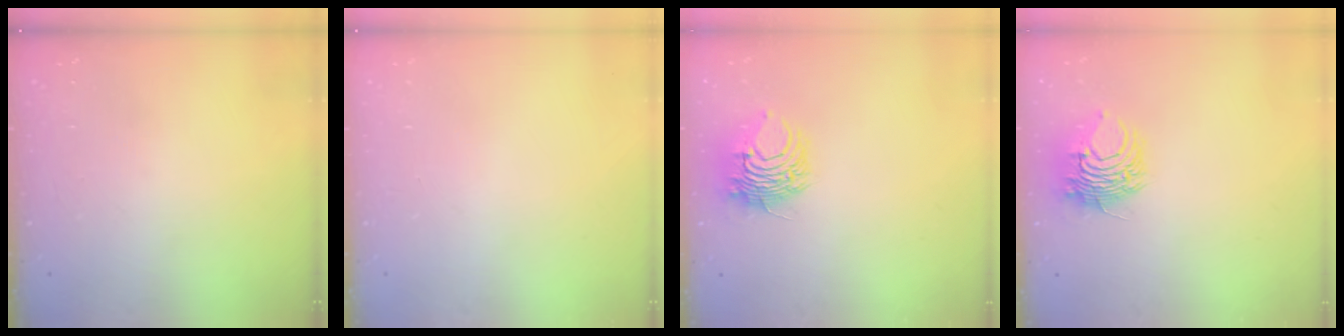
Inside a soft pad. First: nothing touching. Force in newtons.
{"total": 0.0}
{"total": 8.9, "press": 8.9, "slide": 0.3}
{"total": 8.9, "press": 8.9, "slide": 0.3}